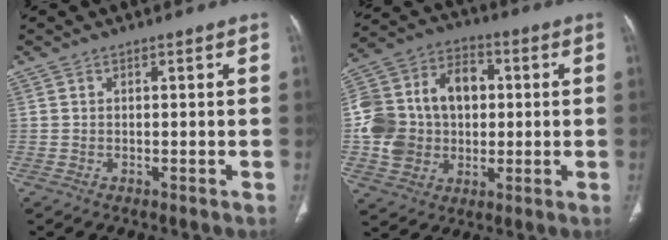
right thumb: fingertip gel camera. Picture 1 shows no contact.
{"total": 18.2, "force": [0.5, 14.3, 11.2], "torque": [-0.189, 0.034, 0.014]}